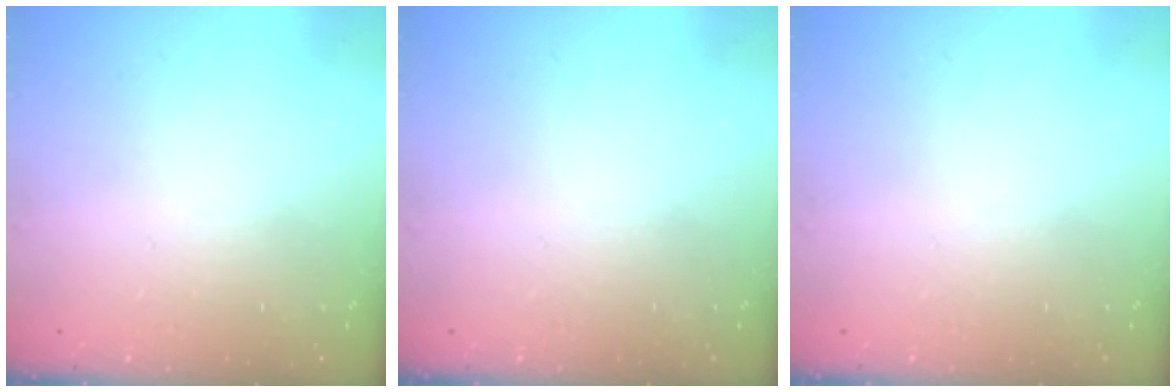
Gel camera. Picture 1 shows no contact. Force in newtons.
{"total": 0.0}
{"total": 0.0}